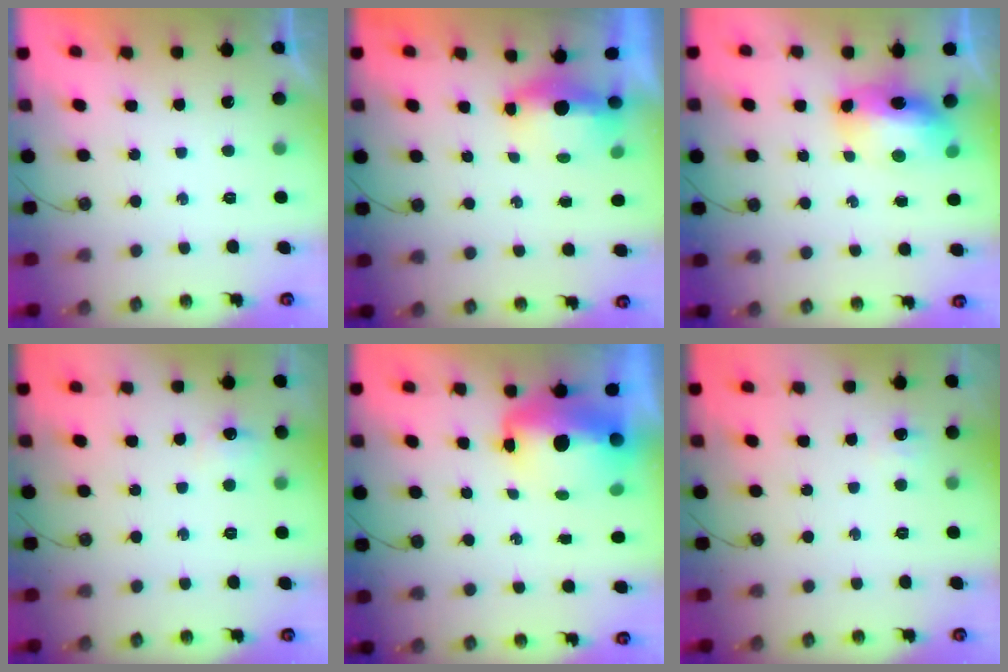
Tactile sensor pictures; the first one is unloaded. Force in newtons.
{"total": 12.8, "press": 6.2, "slide": 11.2}
{"total": 10.8, "press": 10.7, "slide": 1.1}
{"total": 6.4, "press": 6.3, "slide": 0.8}
{"total": 11.4, "press": 11.3, "slide": 1.1}
{"total": 3.1, "press": 3.0, "slide": 0.7}